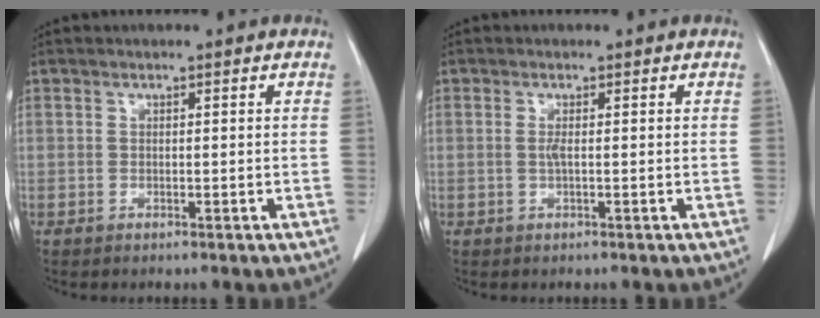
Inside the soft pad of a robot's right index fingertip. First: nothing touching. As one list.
[{"total": 1.1, "force": [0.0, 0.0, 1.1], "torque": [-0.029, -0.002, -0.001]}]